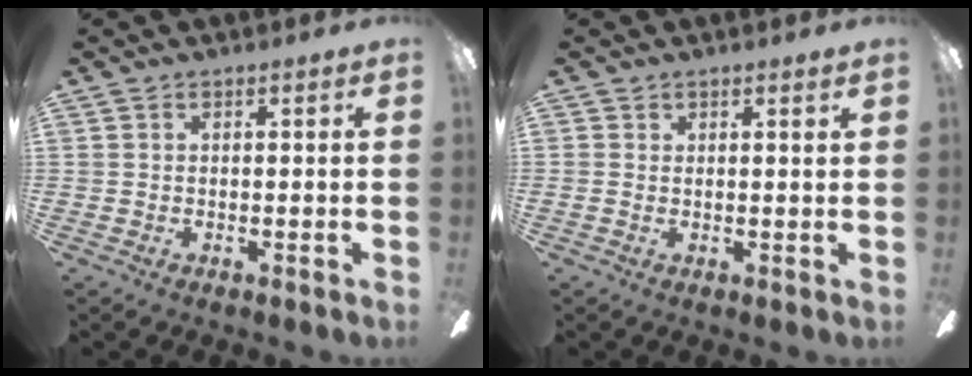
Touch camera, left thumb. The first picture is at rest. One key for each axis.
{"total": 1.0, "fx": 0.7, "fy": -0.1, "fz": 0.8, "tx": -0.008, "ty": -0.006, "tz": 0.010}